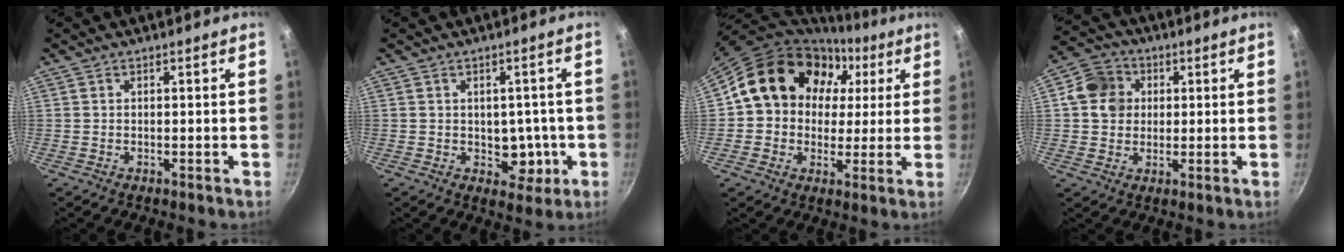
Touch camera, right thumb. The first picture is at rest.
{"total": 6.0, "force": [-1.0, 4.7, 3.7], "torque": [-0.003, 0.007, -0.005]}
{"total": 19.2, "force": [4.6, 16.0, 9.6], "torque": [-0.142, 0.040, 0.071]}
{"total": 8.2, "force": [1.5, 7.3, 3.5], "torque": [-0.034, 0.010, 0.012]}